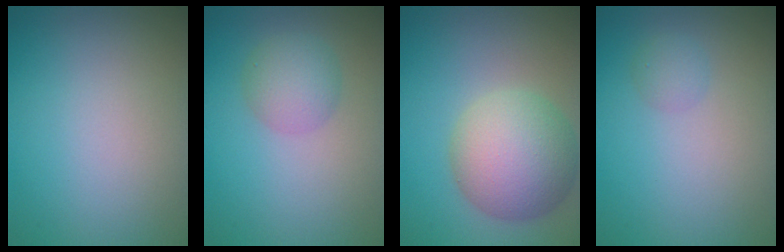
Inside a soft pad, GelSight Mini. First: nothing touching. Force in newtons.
{"total": 3.0, "press": 3.0, "slide": 0.1}
{"total": 7.3, "press": 7.3, "slide": 0.2}
{"total": 1.2, "press": 1.2, "slide": 0.0}